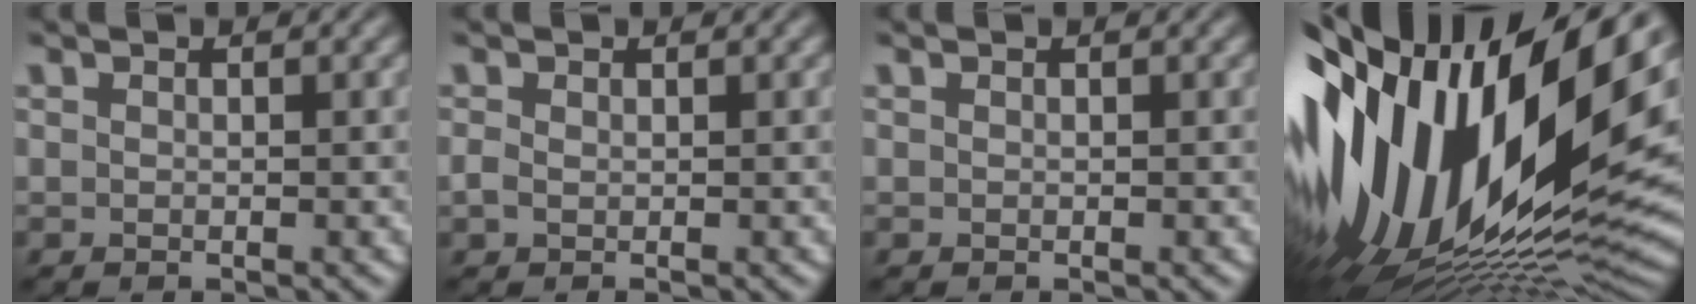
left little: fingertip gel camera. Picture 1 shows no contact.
{"total": 0.6, "force": [0.0, 0.5, 0.4], "torque": [-0.009, 0.002, -0.002]}
{"total": 0.0}
{"total": 19.4, "force": [1.3, 8.9, 17.2], "torque": [-0.316, -0.010, 0.010]}